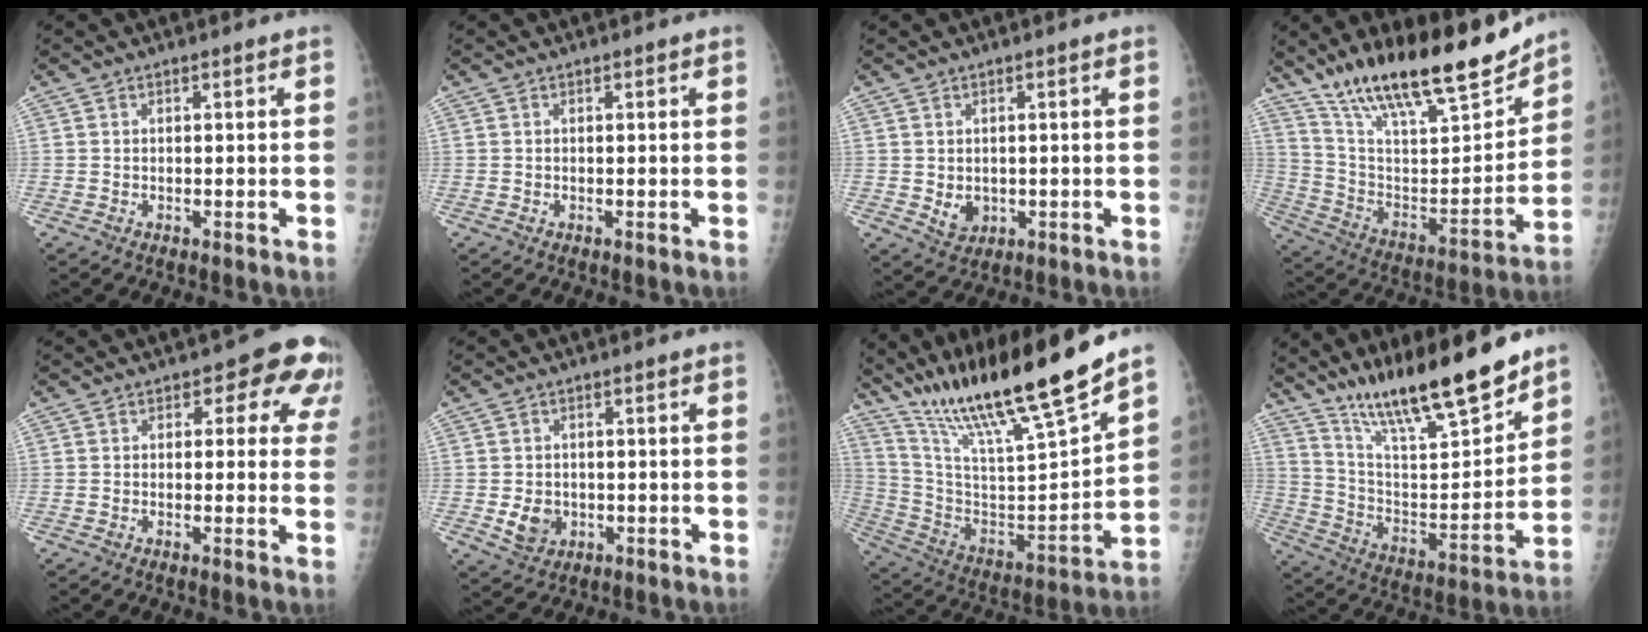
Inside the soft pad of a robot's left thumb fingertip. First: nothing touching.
{"total": 0.0}
{"total": 3.3, "force": [-0.1, 2.7, 1.9], "torque": [-0.020, -0.004, 0.010]}
{"total": 25.2, "force": [19.2, 6.5, 14.9], "torque": [-0.215, -0.079, 0.328]}
{"total": 7.6, "force": [2.9, 4.6, 5.3], "torque": [-0.002, 0.001, 0.018]}
{"total": 4.4, "force": [-0.8, 3.7, 2.3], "torque": [-0.027, 0.001, -0.005]}
{"total": 25.1, "force": [19.7, 2.1, 15.5], "torque": [-0.250, -0.085, 0.349]}
{"total": 21.3, "force": [16.7, 3.9, 12.7], "torque": [-0.187, -0.088, 0.292]}